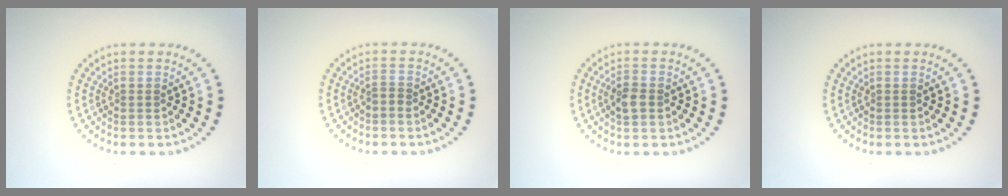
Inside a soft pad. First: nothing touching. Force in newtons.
{"total": 0.6, "press": 0.3, "slide": 0.5}
{"total": 1.8, "press": 1.8, "slide": 0.3}
{"total": 0.0}